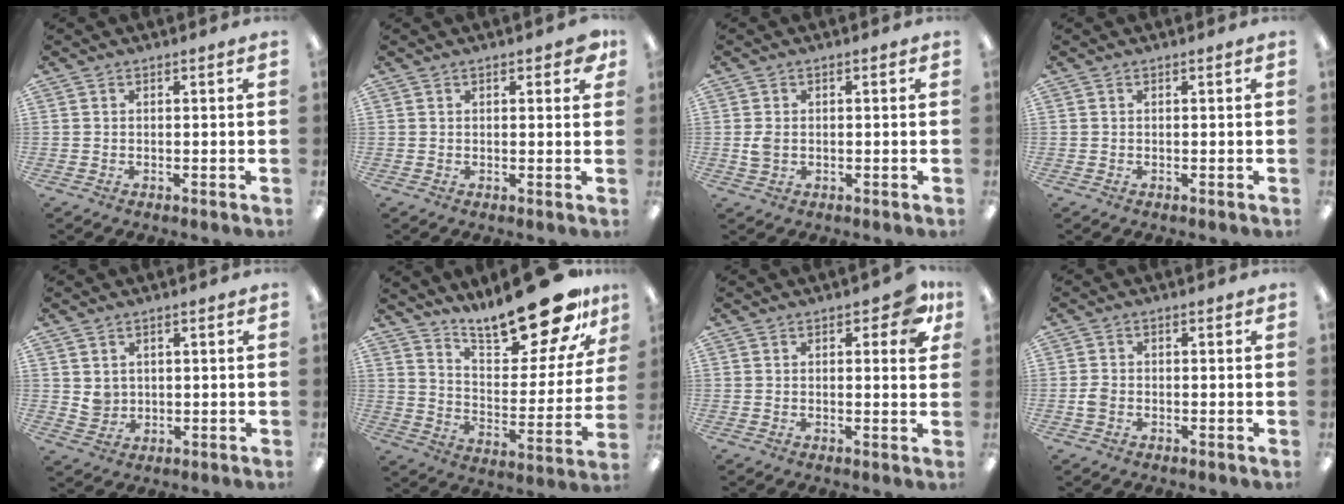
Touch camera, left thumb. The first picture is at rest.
{"total": 3.3, "force": [1.8, 1.2, 2.5], "torque": [-0.028, -0.006, 0.026]}
{"total": 2.6, "force": [-0.1, 1.8, 1.9], "torque": [-0.037, 0.006, -0.002]}
{"total": 0.0}
{"total": 3.5, "force": [1.4, 3.1, 0.8], "torque": [-0.007, -0.006, 0.024]}
{"total": 22.7, "force": [18.7, 6.4, 11.1], "torque": [-0.160, -0.128, 0.312]}
{"total": 6.7, "force": [3.0, 2.8, 5.3], "torque": [-0.058, -0.009, 0.044]}
{"total": 2.4, "force": [-0.8, 1.7, 1.5], "torque": [-0.027, 0.005, -0.015]}